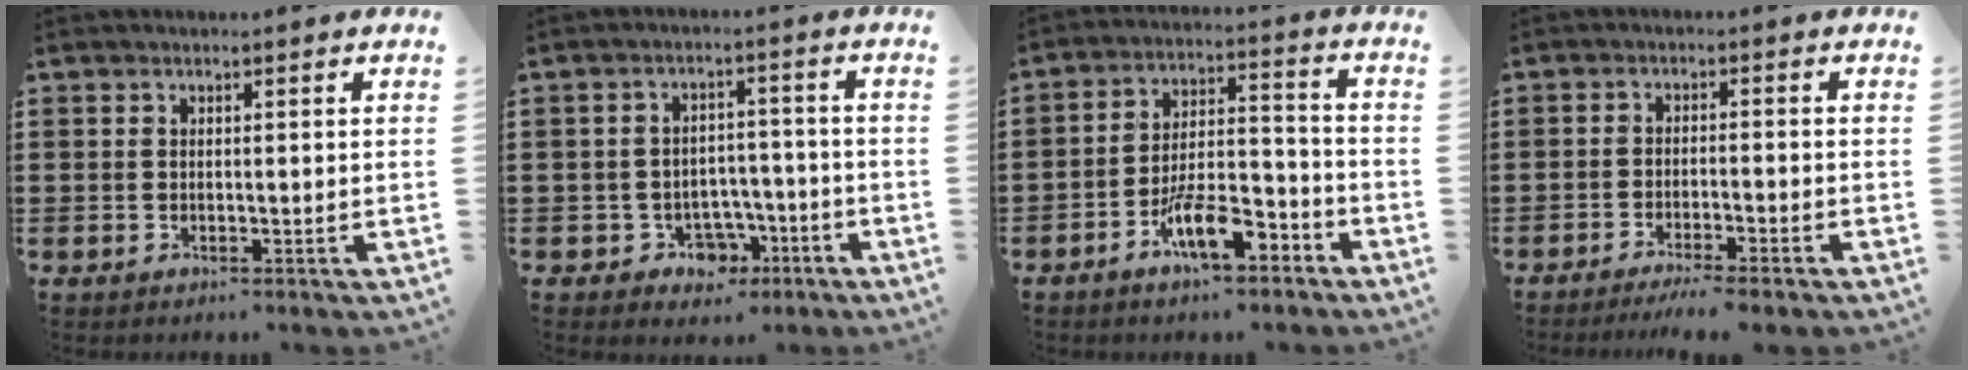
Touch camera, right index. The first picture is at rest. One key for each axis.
{"total": 4.7, "fx": -2.5, "fy": 3.5, "fz": 1.8, "tx": -0.040, "ty": 0.013, "tz": -0.047}
{"total": 10.1, "fx": -6.2, "fy": 3.3, "fz": 7.2, "tx": -0.129, "ty": 0.014, "tz": -0.111}
{"total": 2.7, "fx": -2.4, "fy": -0.4, "fz": 1.2, "tx": -0.020, "ty": -0.002, "tz": -0.047}